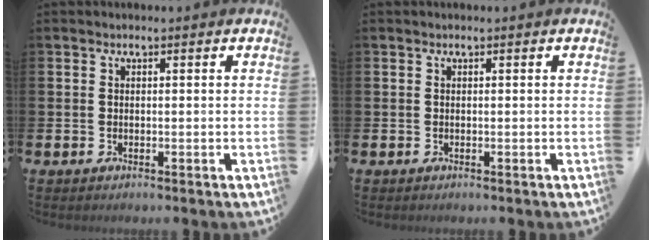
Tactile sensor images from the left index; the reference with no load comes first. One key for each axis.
{"total": 0.0}